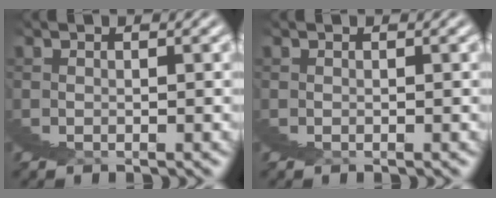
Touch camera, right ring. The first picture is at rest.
{"total": 0.0}